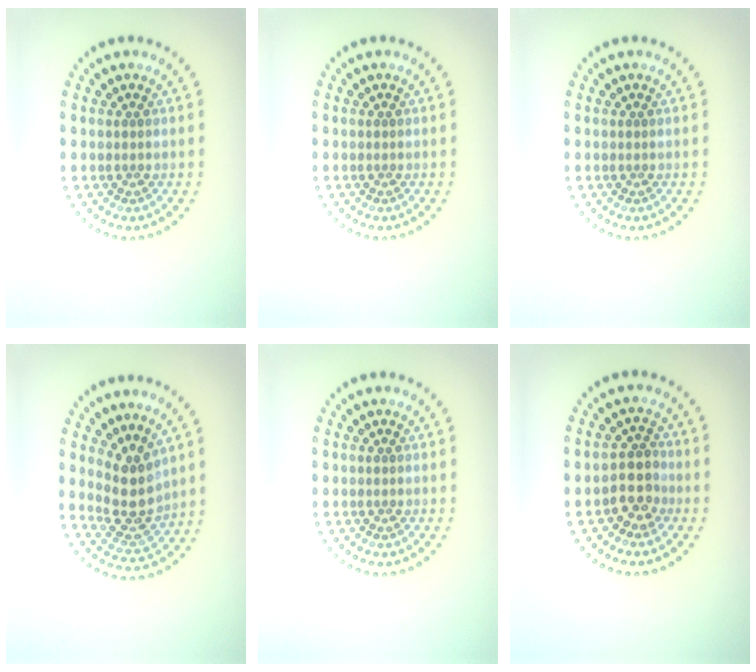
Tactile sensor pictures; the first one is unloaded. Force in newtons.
{"total": 0.0}
{"total": 0.0}
{"total": 3.9, "press": 3.3, "slide": 2.1}
{"total": 0.0}
{"total": 2.8, "press": 2.5, "slide": 1.3}